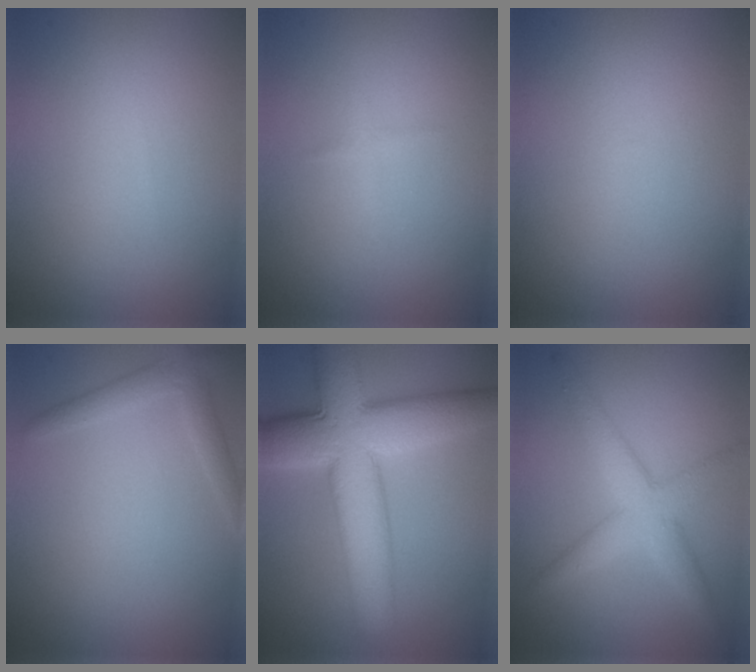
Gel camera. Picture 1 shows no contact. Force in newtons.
{"total": 0.8, "press": 0.8, "slide": 0.1}
{"total": 0.0}
{"total": 2.0, "press": 2.0, "slide": 0.1}
{"total": 11.2, "press": 11.2, "slide": 0.3}
{"total": 4.3, "press": 4.2, "slide": 0.1}